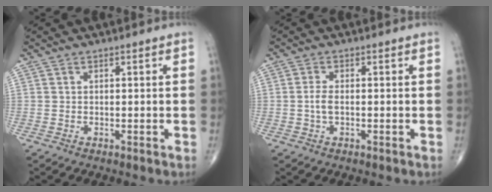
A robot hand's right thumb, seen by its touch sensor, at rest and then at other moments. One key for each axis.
{"total": 2.3, "fx": -0.3, "fy": 1.0, "fz": 2.0, "tx": -0.043, "ty": 0.003, "tz": -0.009}